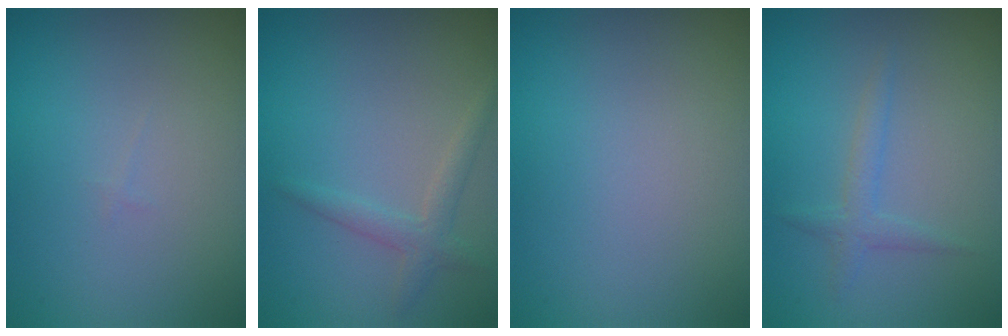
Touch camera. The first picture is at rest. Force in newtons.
{"total": 1.7, "press": 1.7, "slide": 0.0}
{"total": 0.0}
{"total": 1.5, "press": 1.5, "slide": 0.1}